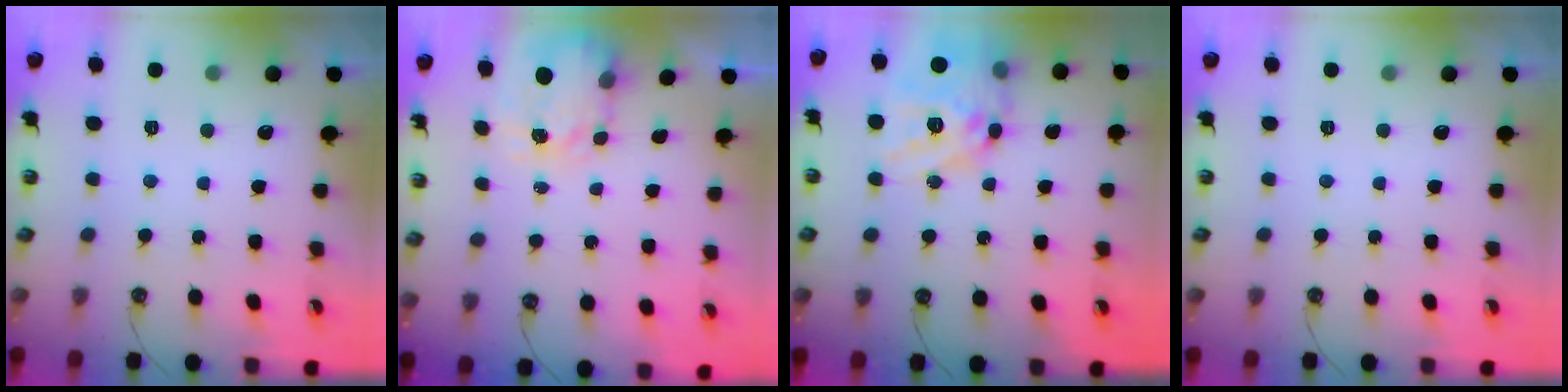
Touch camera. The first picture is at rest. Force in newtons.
{"total": 3.7, "press": 3.7, "slide": 0.4}
{"total": 19.1, "press": 19.0, "slide": 1.8}
{"total": 0.0}